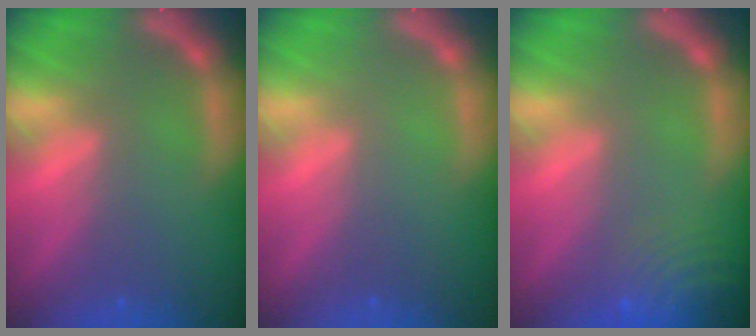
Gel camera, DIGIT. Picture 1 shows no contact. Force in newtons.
{"total": 0.0}
{"total": 9.5}